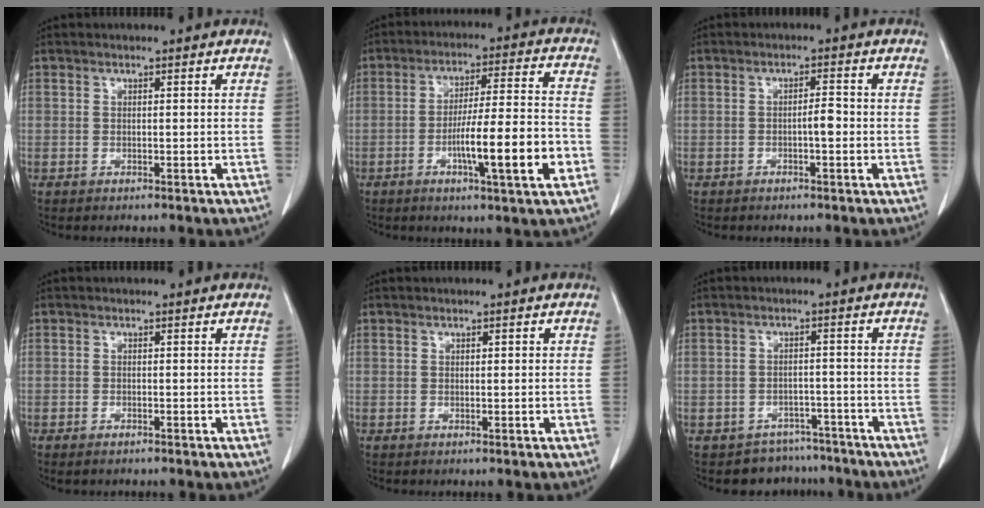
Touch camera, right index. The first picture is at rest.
{"total": 12.9, "force": [-4.4, 0.4, 12.1], "torque": [-0.198, 0.000, -0.069]}
{"total": 2.0, "force": [-0.6, 0.4, 1.9], "torque": [-0.028, 0.004, -0.011]}
{"total": 1.2, "force": [-1.0, 0.4, 0.6], "torque": [-0.013, -0.001, -0.010]}
{"total": 0.7, "force": [0.2, 0.3, 0.7], "torque": [-0.010, 0.001, 0.003]}
{"total": 6.3, "force": [-5.1, 3.6, -0.7], "torque": [0.022, 0.027, -0.069]}